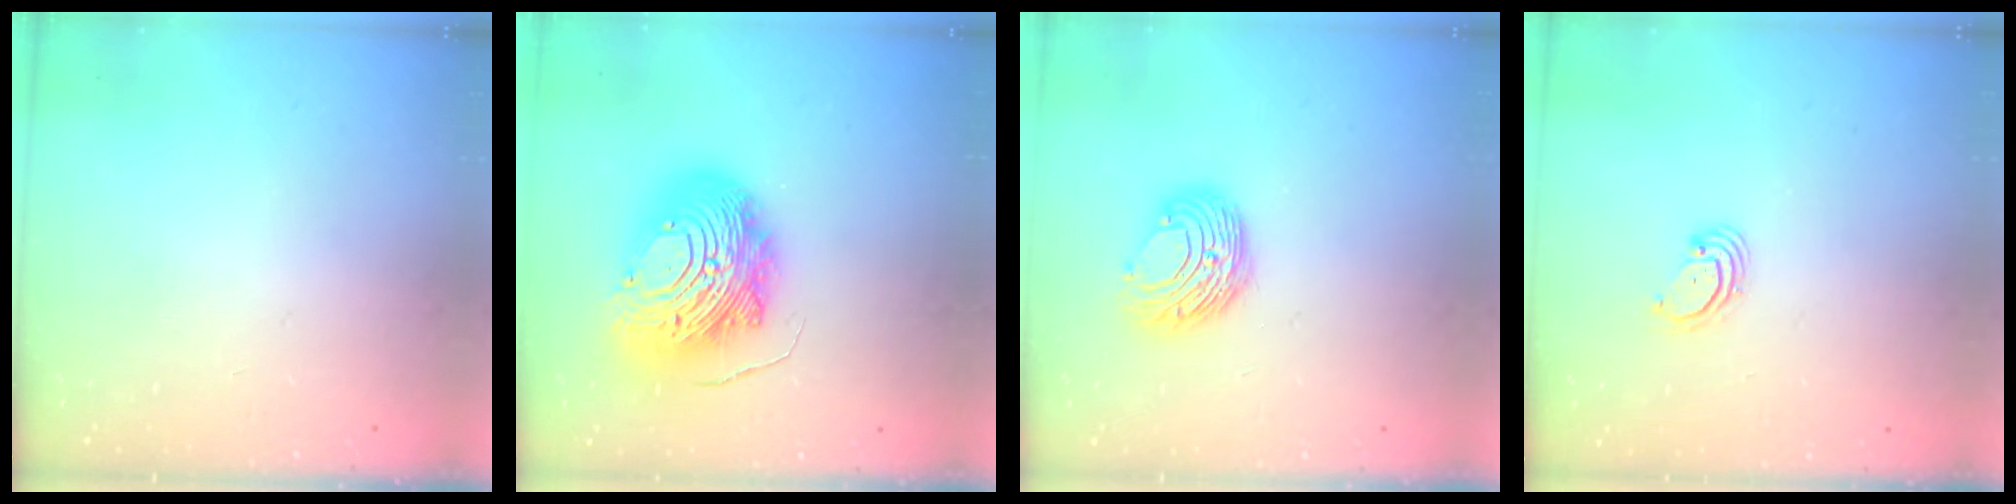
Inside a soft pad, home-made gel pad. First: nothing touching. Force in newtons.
{"total": 20.1, "press": 20.0, "slide": 2.0}
{"total": 9.1, "press": 9.1, "slide": 0.4}
{"total": 3.0, "press": 3.0, "slide": 0.3}